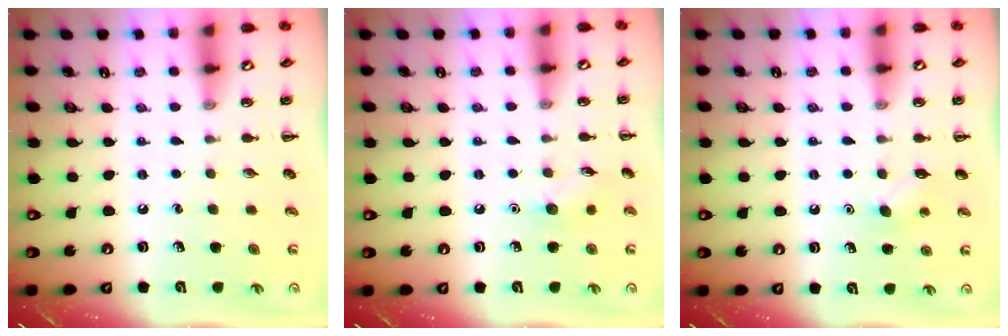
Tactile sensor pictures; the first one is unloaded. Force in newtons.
{"total": 7.1, "press": 7.0, "slide": 1.5}
{"total": 5.7, "press": 5.5, "slide": 1.4}